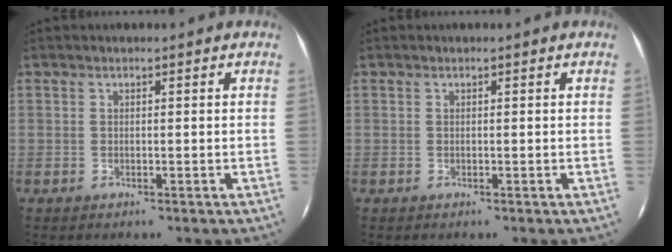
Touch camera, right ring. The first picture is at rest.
{"total": 0.0}